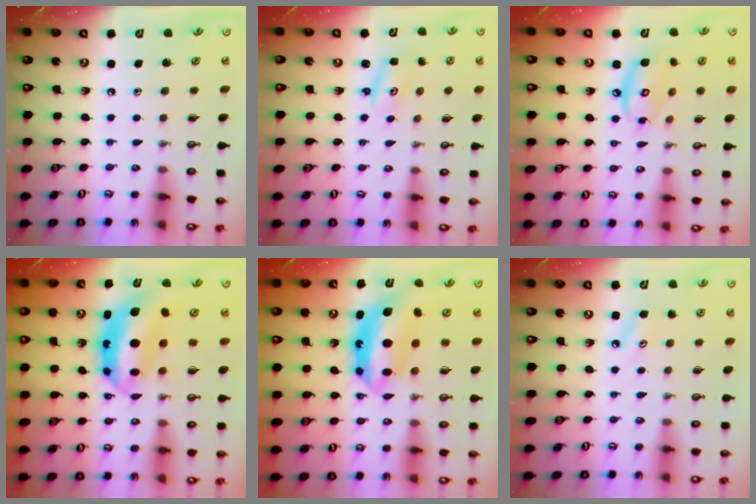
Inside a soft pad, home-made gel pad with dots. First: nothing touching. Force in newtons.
{"total": 2.1, "press": 2.1, "slide": 0.2}
{"total": 9.8, "press": 9.7, "slide": 1.0}
{"total": 10.1, "press": 10.1, "slide": 0.9}
{"total": 10.5, "press": 10.4, "slide": 0.7}
{"total": 3.9, "press": 3.9, "slide": 0.5}